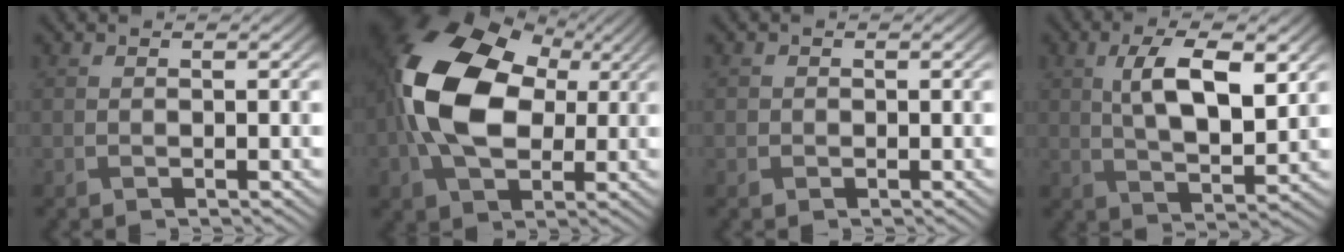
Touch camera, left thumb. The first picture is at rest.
{"total": 16.4, "force": [1.7, 11.3, 11.9], "torque": [-0.257, 0.008, 0.027]}
{"total": 0.8, "force": [-0.1, 0.8, 0.0], "torque": [0.004, -0.003, -0.005]}
{"total": 9.0, "force": [2.2, 3.8, 7.8], "torque": [-0.146, 0.004, 0.040]}